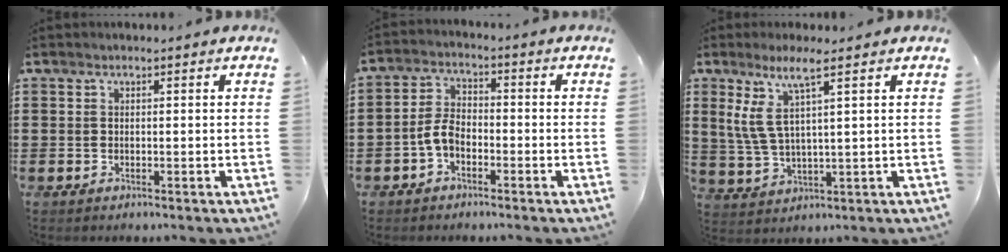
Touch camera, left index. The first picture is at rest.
{"total": 4.5, "force": [-2.3, 2.4, 3.0], "torque": [-0.081, 0.004, -0.052]}
{"total": 7.0, "force": [3.5, 0.9, 6.0], "torque": [-0.143, -0.006, 0.055]}